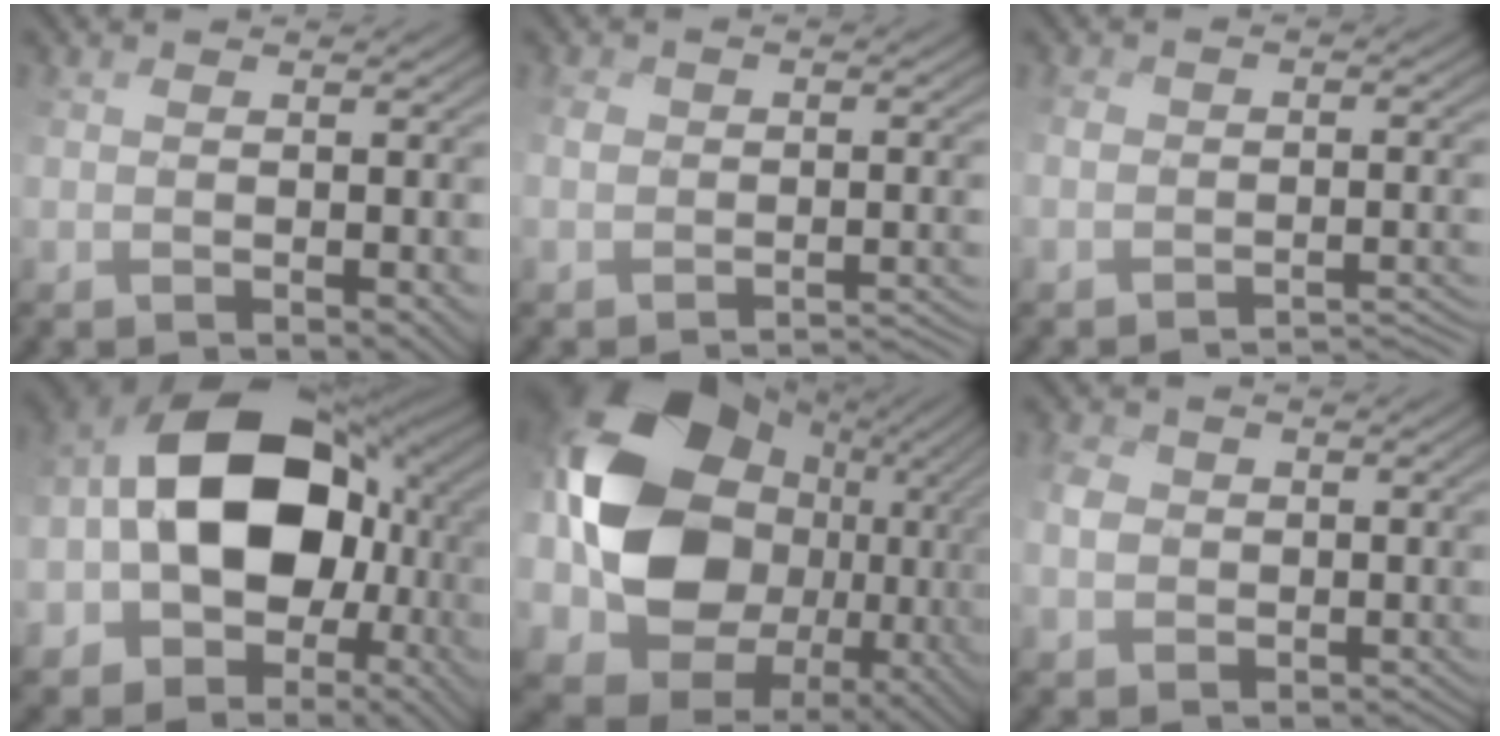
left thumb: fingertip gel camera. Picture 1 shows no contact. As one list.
[{"total": 4.4, "force": [-3.6, 2.4, 1.1], "torque": [-0.006, 0.011, -0.042]}, {"total": 4.6, "force": [-4.0, 1.7, 1.3], "torque": [-0.014, 0.017, -0.056]}, {"total": 16.0, "force": [-0.6, 11.5, 11.1], "torque": [-0.224, 0.011, -0.016]}, {"total": 20.9, "force": [4.0, 16.6, 12.2], "torque": [-0.277, 0.004, 0.096]}, {"total": 4.2, "force": [-1.2, 3.9, 1.0], "torque": [-0.023, 0.003, -0.021]}]